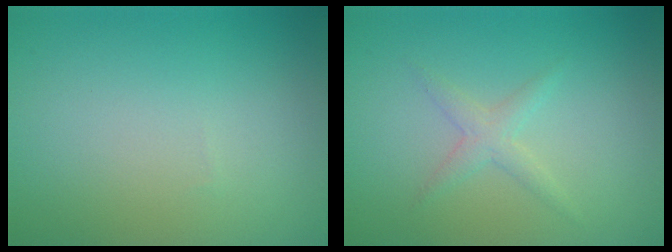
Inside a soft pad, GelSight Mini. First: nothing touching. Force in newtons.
{"total": 1.6, "press": 1.6, "slide": 0.0}